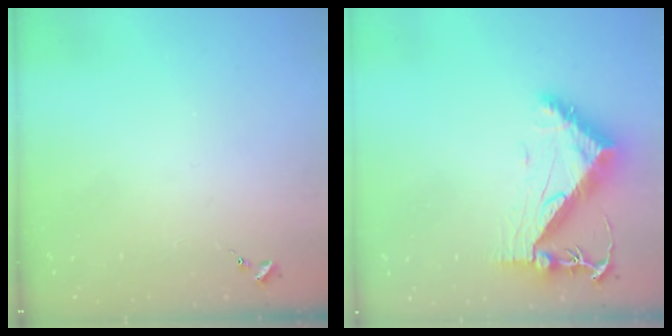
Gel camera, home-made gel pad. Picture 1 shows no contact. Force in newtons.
{"total": 9.5, "press": 9.5, "slide": 1.1}